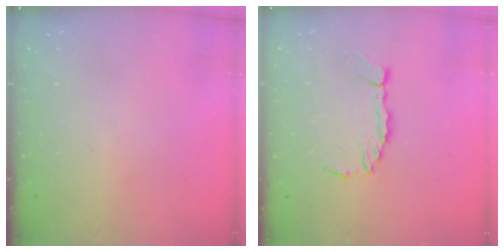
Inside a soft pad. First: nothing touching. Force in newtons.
{"total": 5.5, "press": 5.5, "slide": 0.9}